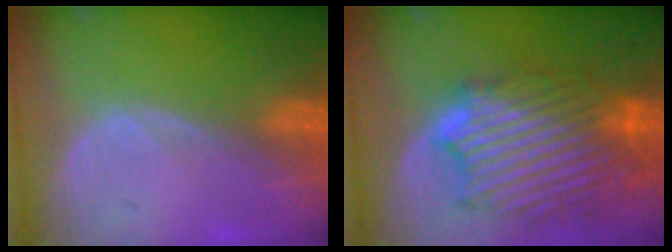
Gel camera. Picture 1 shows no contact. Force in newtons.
{"total": 13.1, "press": 13.0, "slide": 1.1}